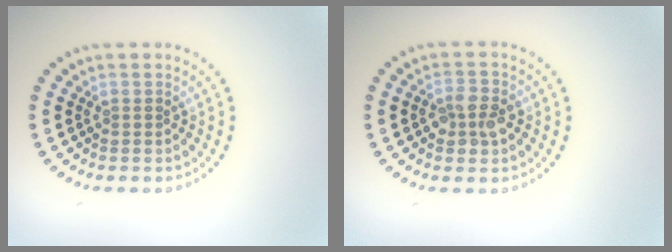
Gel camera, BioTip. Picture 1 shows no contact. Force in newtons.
{"total": 2.6, "press": 2.5, "slide": 0.7}